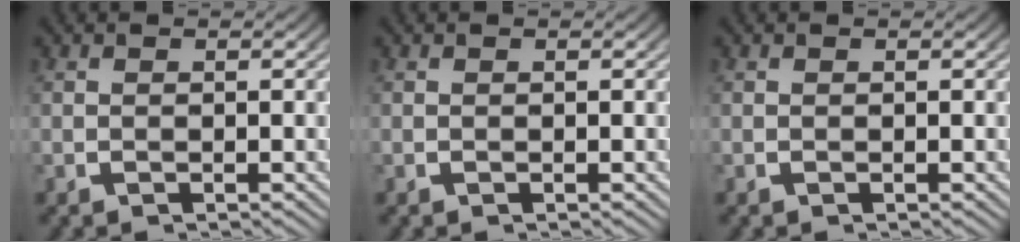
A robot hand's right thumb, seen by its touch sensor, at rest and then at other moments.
{"total": 0.0}
{"total": 0.0}